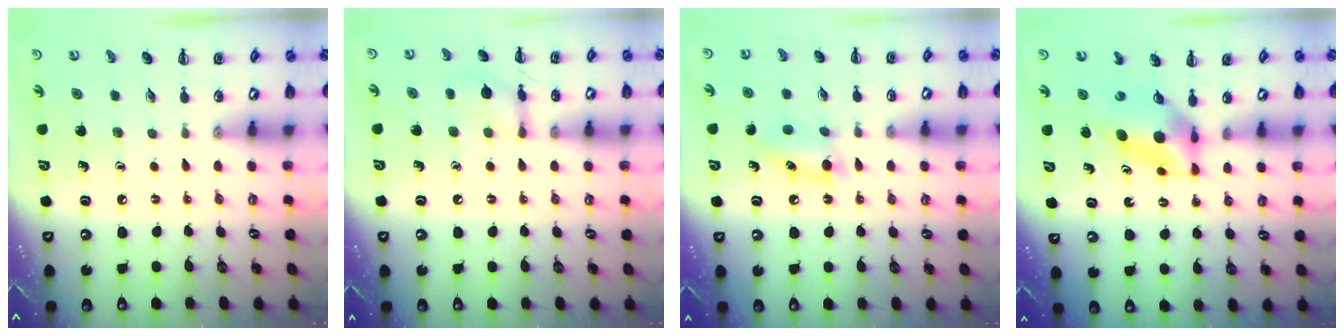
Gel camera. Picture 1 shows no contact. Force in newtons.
{"total": 7.9, "press": 7.8, "slide": 1.0}
{"total": 5.2, "press": 5.1, "slide": 1.3}
{"total": 5.3, "press": 5.2, "slide": 1.1}